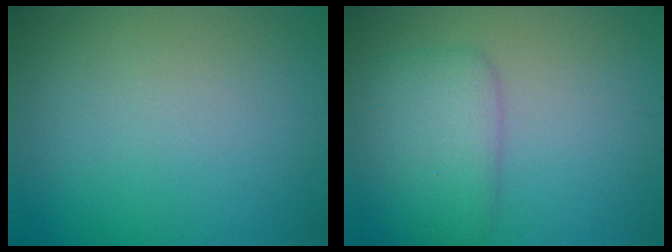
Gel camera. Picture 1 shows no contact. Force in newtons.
{"total": 3.7, "press": 3.7, "slide": 0.1}